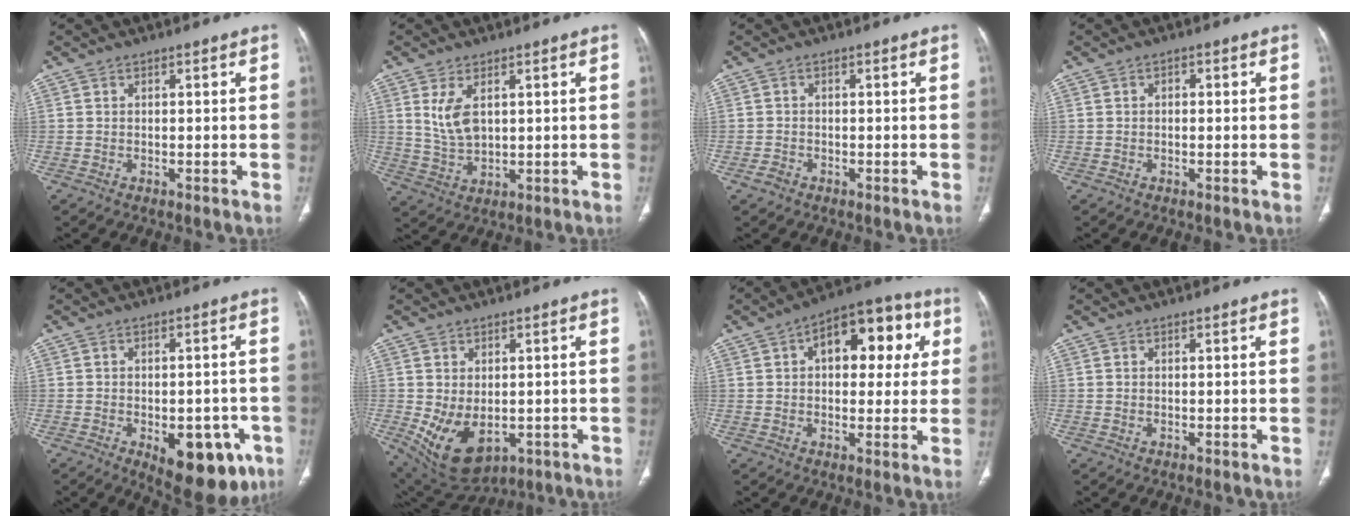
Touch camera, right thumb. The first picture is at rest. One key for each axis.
{"total": 6.3, "fx": 2.0, "fy": 3.4, "fz": 4.9, "tx": -0.095, "ty": -0.011, "tz": 0.052}
{"total": 1.6, "fx": -1.0, "fy": 1.2, "fz": 0.5, "tx": -0.010, "ty": 0.005, "tz": -0.019}
{"total": 1.0, "fx": 0.0, "fy": 0.7, "fz": 0.7, "tx": -0.005, "ty": 0.002, "tz": -0.004}
{"total": 14.1, "fx": -6.0, "fy": 7.2, "fz": 10.5, "tx": -0.106, "ty": 0.013, "tz": -0.067}
{"total": 10.6, "fx": -2.1, "fy": 6.8, "fz": 7.9, "tx": -0.126, "ty": -0.009, "tz": -0.007}
{"total": 15.5, "fx": 4.2, "fy": 8.9, "fz": 12.0, "tx": -0.113, "ty": 0.027, "tz": 0.054}
{"total": 0.0}